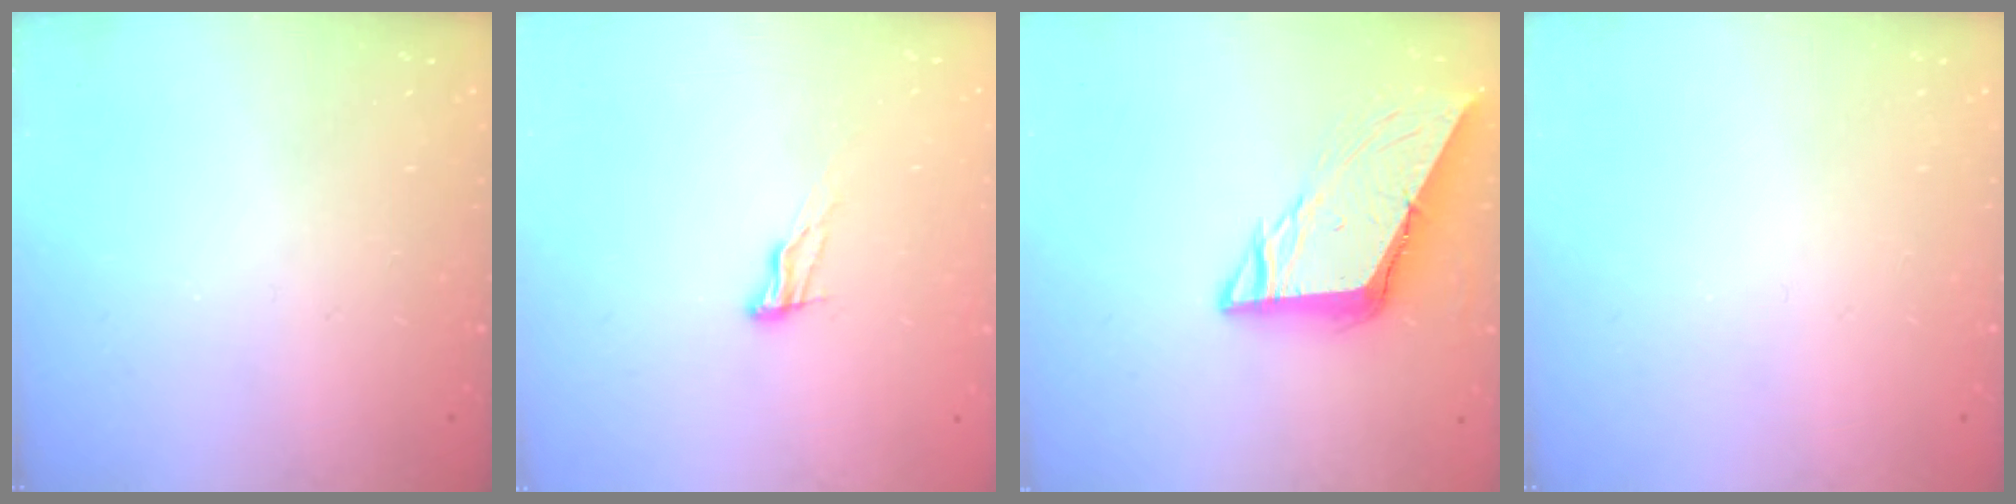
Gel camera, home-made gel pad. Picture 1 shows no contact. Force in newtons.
{"total": 5.1, "press": 5.1, "slide": 0.5}
{"total": 8.9, "press": 8.9, "slide": 1.0}
{"total": 0.0}